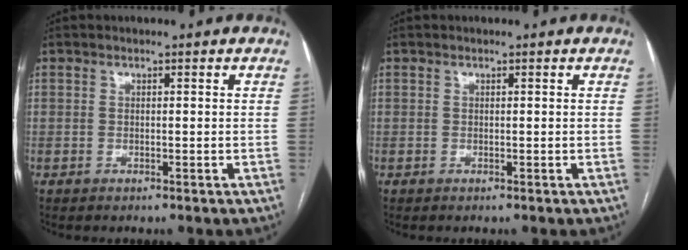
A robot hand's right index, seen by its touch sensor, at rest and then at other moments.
{"total": 0.0}